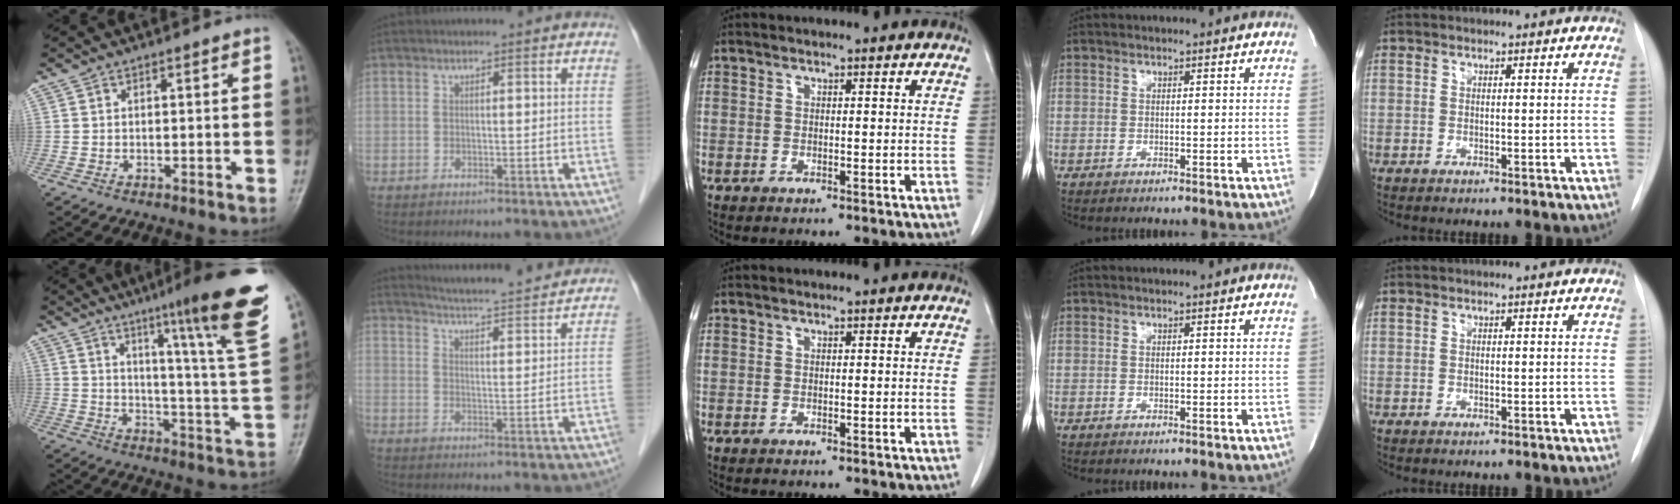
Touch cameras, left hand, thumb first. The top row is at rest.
{"thumb": {"total": 21.4, "force": [13.3, 0.5, 16.7], "torque": [-0.210, -0.072, 0.180]}, "index": {"total": 15.4, "force": [14.6, 0.6, 4.8], "torque": [-0.079, -0.007, 0.189]}}